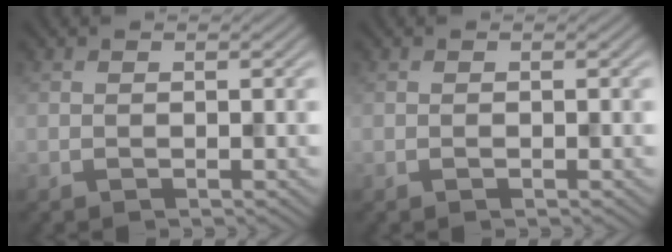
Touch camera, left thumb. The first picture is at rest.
{"total": 0.0}